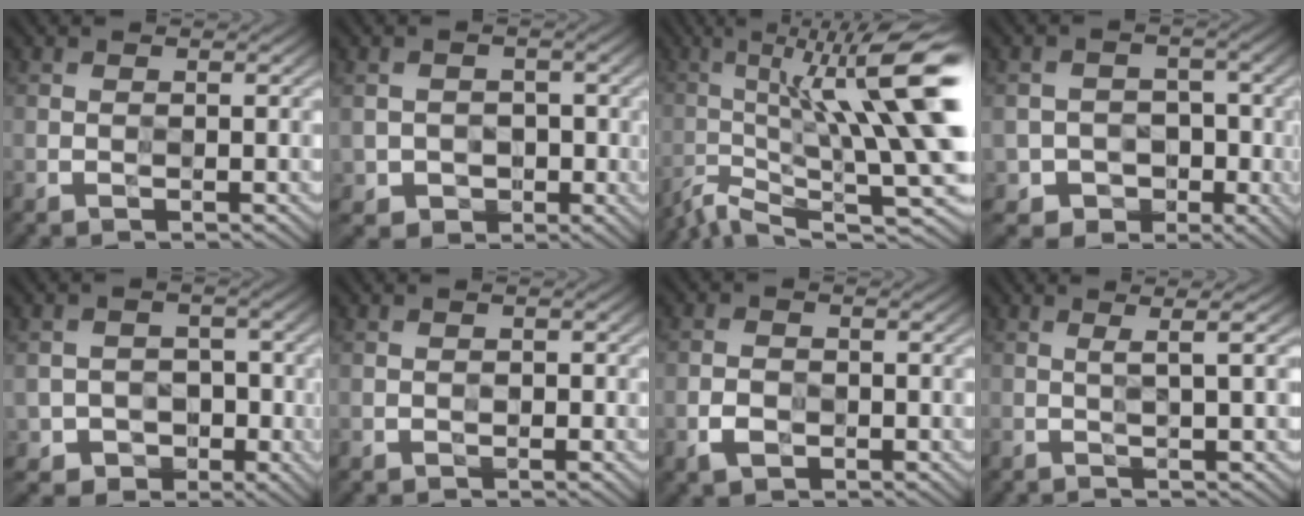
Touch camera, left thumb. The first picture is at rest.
{"total": 3.8, "force": [-1.0, 3.5, 0.9], "torque": [-0.022, -0.004, -0.020]}
{"total": 15.8, "force": [-2.3, 3.0, 15.4], "torque": [-0.241, -0.004, -0.033]}
{"total": 6.2, "force": [-2.5, 5.4, 1.5], "torque": [-0.022, -0.008, -0.056]}
{"total": 5.3, "force": [-2.3, 4.6, 1.3], "torque": [-0.017, -0.004, -0.047]}
{"total": 0.7, "force": [-0.4, 0.5, 0.3], "torque": [-0.002, -0.002, -0.007]}
{"total": 2.5, "force": [-1.2, 1.7, 1.4], "torque": [-0.027, 0.001, -0.027]}
{"total": 3.7, "force": [0.6, 0.3, 3.7], "torque": [-0.055, 0.013, 0.002]}